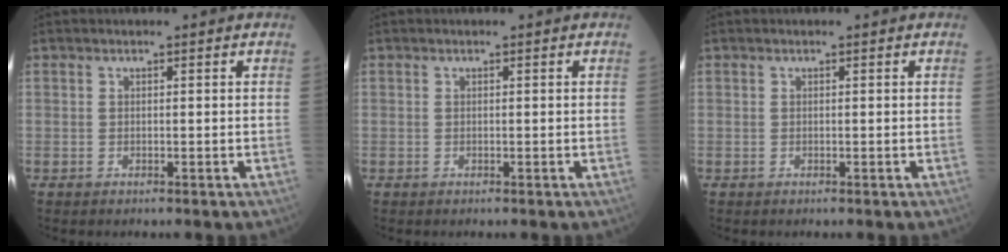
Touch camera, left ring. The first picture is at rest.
{"total": 0.0}
{"total": 0.0}